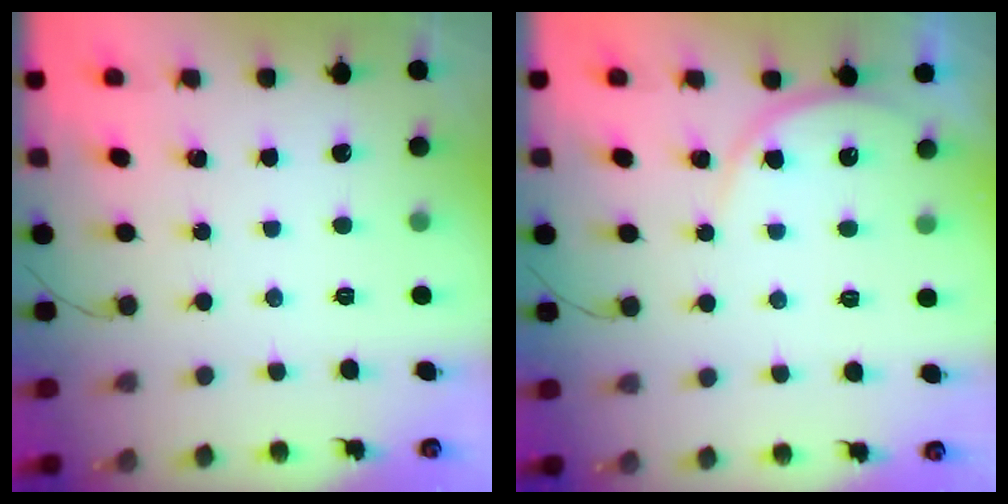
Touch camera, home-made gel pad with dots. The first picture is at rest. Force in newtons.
{"total": 5.6, "press": 5.6, "slide": 0.3}